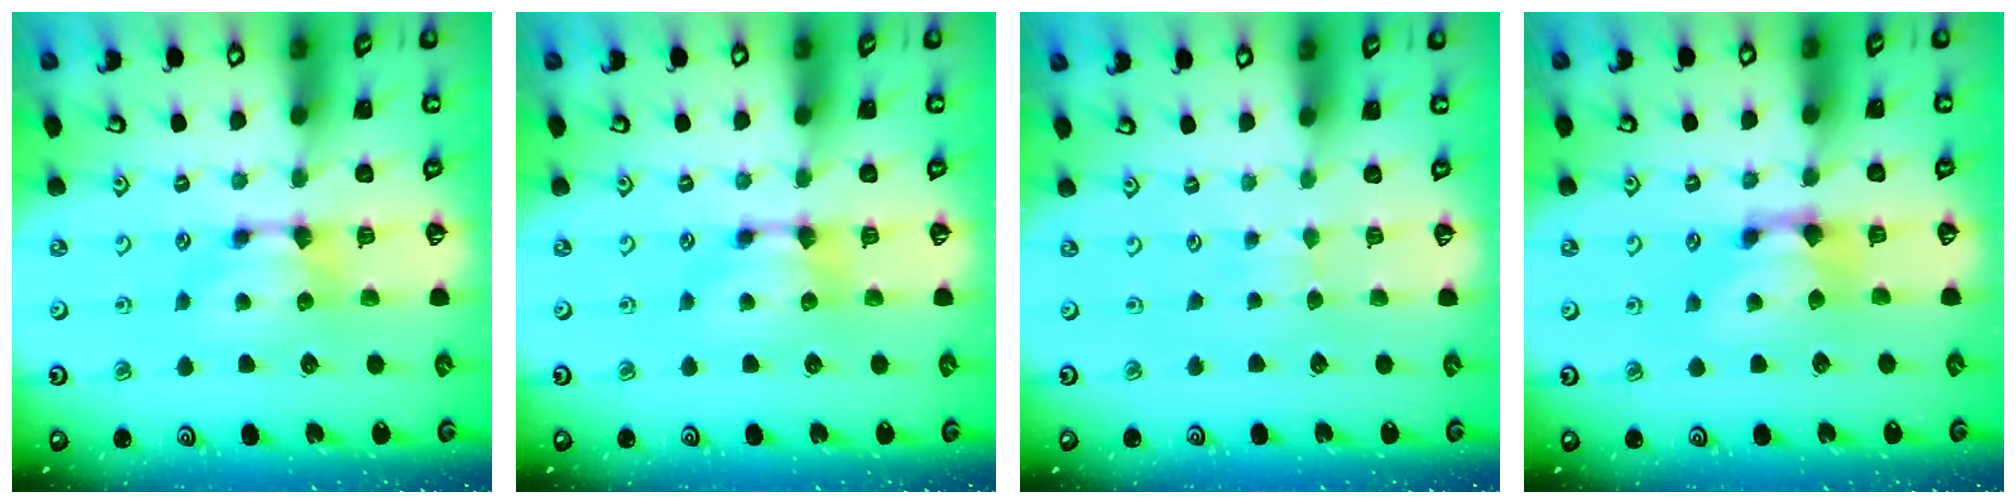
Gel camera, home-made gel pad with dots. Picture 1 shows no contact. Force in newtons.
{"total": 0.0}
{"total": 2.5, "press": 2.5, "slide": 0.3}
{"total": 1.1, "press": 0.1, "slide": 1.1}